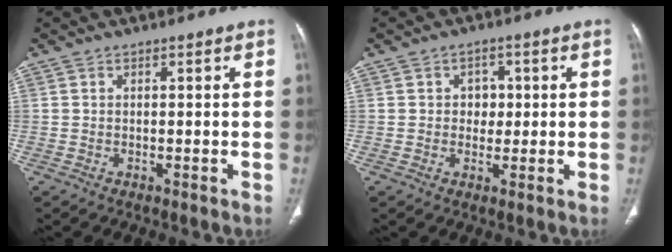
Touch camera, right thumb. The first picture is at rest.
{"total": 3.6, "force": [0.4, 3.0, 1.9], "torque": [-0.001, 0.004, 0.003]}